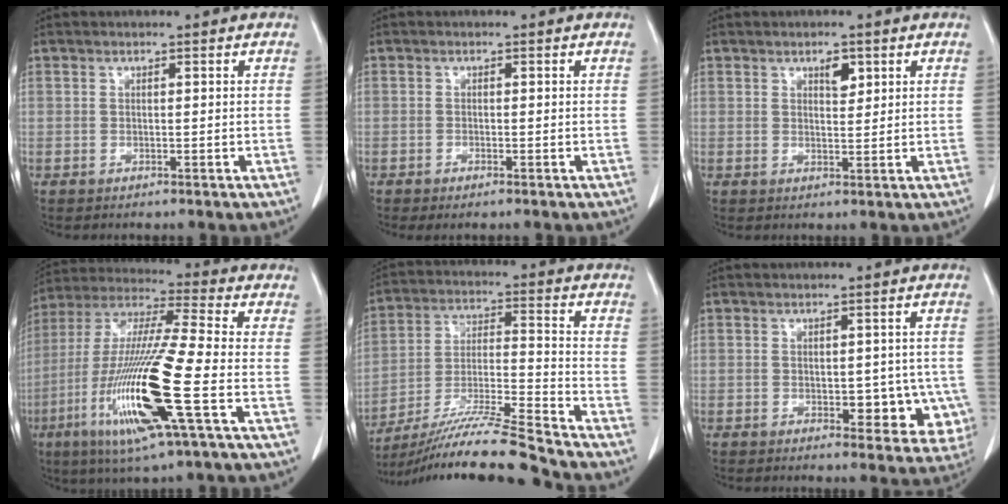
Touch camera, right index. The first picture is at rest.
{"total": 1.4, "force": [-1.0, 0.2, 0.9], "torque": [-0.015, -0.003, -0.015]}
{"total": 2.4, "force": [1.3, 1.1, 1.7], "torque": [-0.026, -0.003, 0.023]}
{"total": 19.6, "force": [-6.2, 0.7, 18.6], "torque": [-0.402, -0.028, -0.121]}
{"total": 17.3, "force": [-15.3, -1.6, 7.8], "torque": [-0.150, -0.014, -0.271]}
{"total": 6.9, "force": [-1.6, 4.0, 5.3], "torque": [-0.039, 0.012, -0.009]}